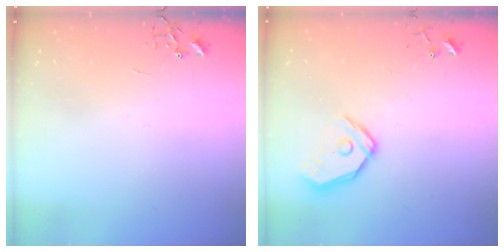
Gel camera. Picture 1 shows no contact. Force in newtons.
{"total": 11.1, "press": 11.0, "slide": 1.7}